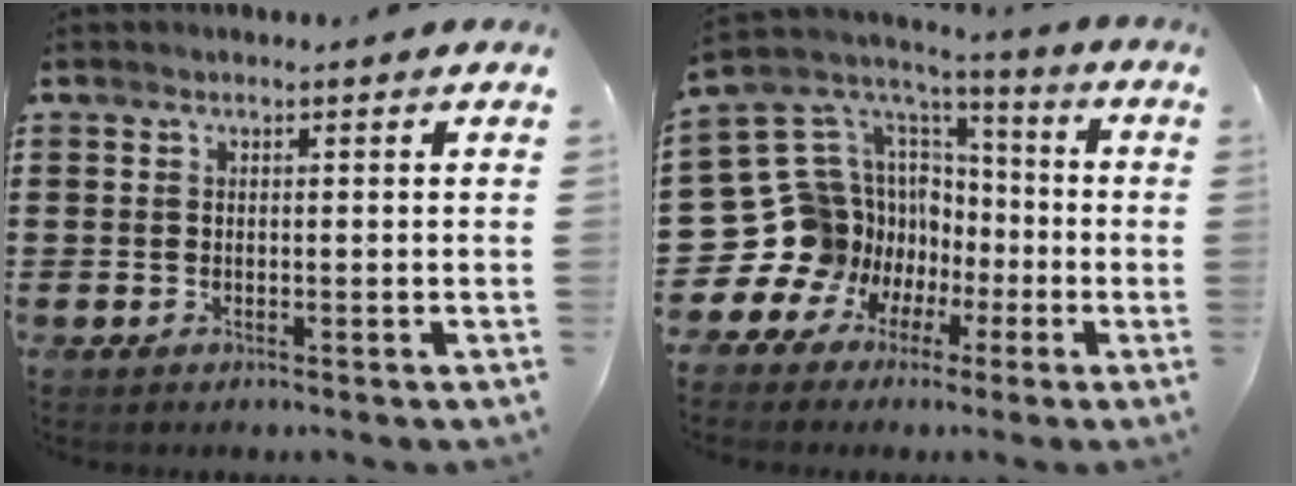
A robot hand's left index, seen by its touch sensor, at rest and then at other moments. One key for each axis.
{"total": 14.5, "fx": -3.4, "fy": 13.7, "fz": 3.5, "tx": -0.151, "ty": -0.033, "tz": -0.024}